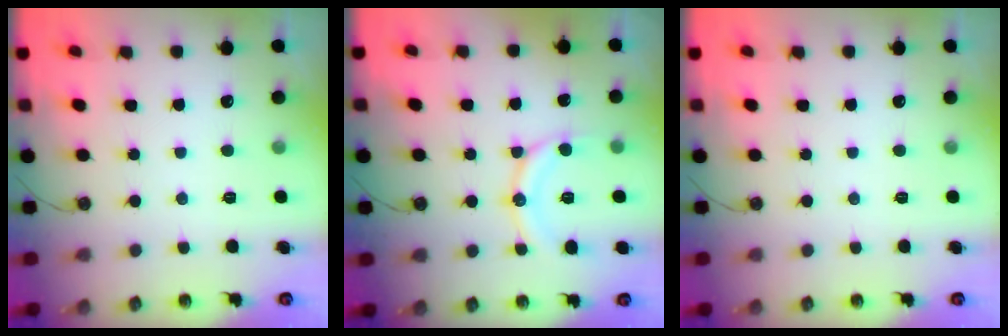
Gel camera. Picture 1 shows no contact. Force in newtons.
{"total": 12.2, "press": 12.2, "slide": 0.4}
{"total": 0.0}